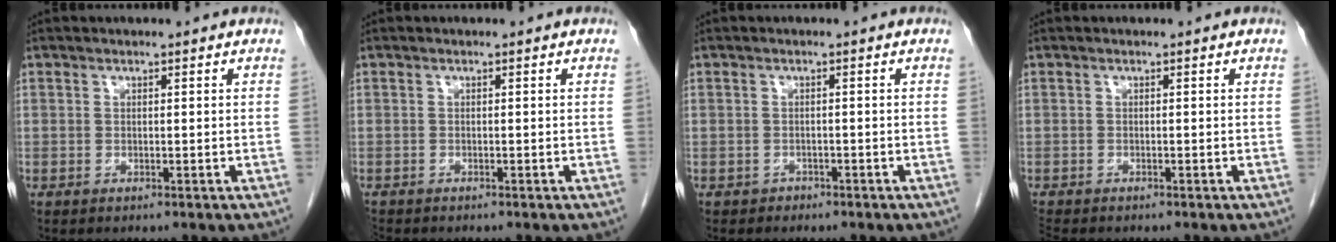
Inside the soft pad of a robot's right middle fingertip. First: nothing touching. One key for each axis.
{"total": 1.2, "fx": -1.1, "fy": 0.3, "fz": 0.1, "tx": -0.008, "ty": -0.004, "tz": -0.021}
{"total": 1.1, "fx": -0.8, "fy": 0.7, "fz": -0.1, "tx": -0.007, "ty": 0.003, "tz": -0.013}
{"total": 1.7, "fx": -1.6, "fy": 0.3, "fz": 0.3, "tx": -0.010, "ty": -0.006, "tz": -0.028}